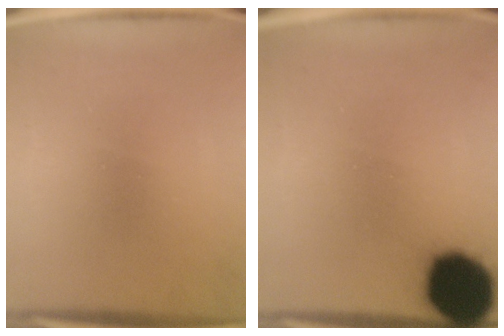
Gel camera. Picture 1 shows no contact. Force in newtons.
{"total": 16.8}